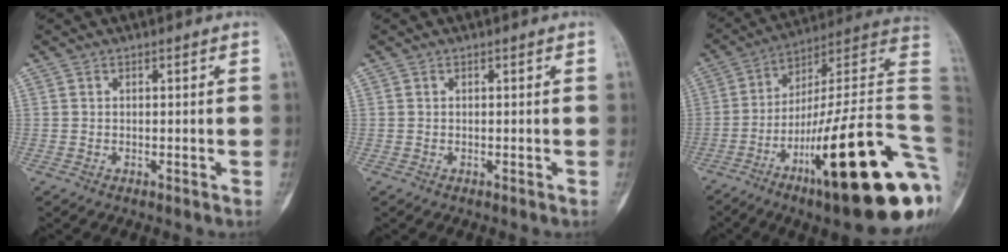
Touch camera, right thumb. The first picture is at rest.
{"total": 0.0}
{"total": 31.4, "force": [-9.3, 6.6, 29.2], "torque": [-0.331, 0.061, -0.147]}